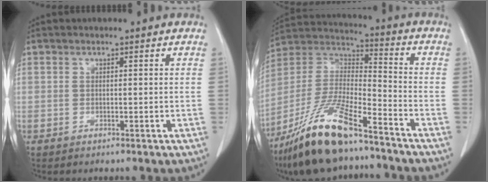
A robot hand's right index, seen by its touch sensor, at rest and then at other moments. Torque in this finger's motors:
{"motor_torque": [1.09, -1.05, 0.42, 0.21]}